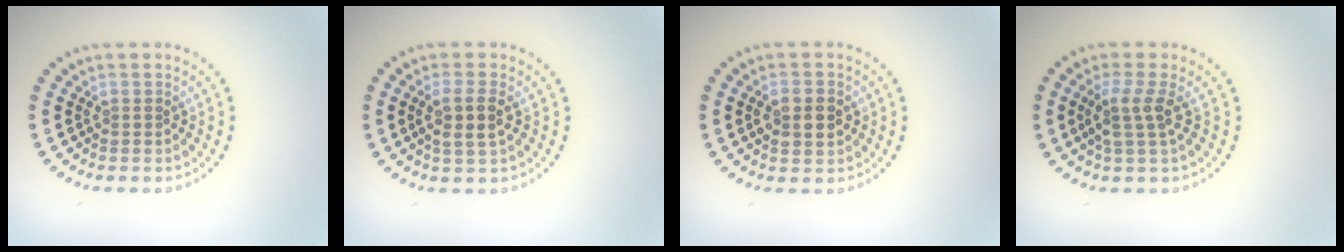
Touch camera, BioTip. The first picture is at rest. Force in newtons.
{"total": 2.7, "press": 2.5, "slide": 1.1}
{"total": 2.7, "press": 2.7, "slide": 0.1}
{"total": 2.6, "press": 2.0, "slide": 1.5}